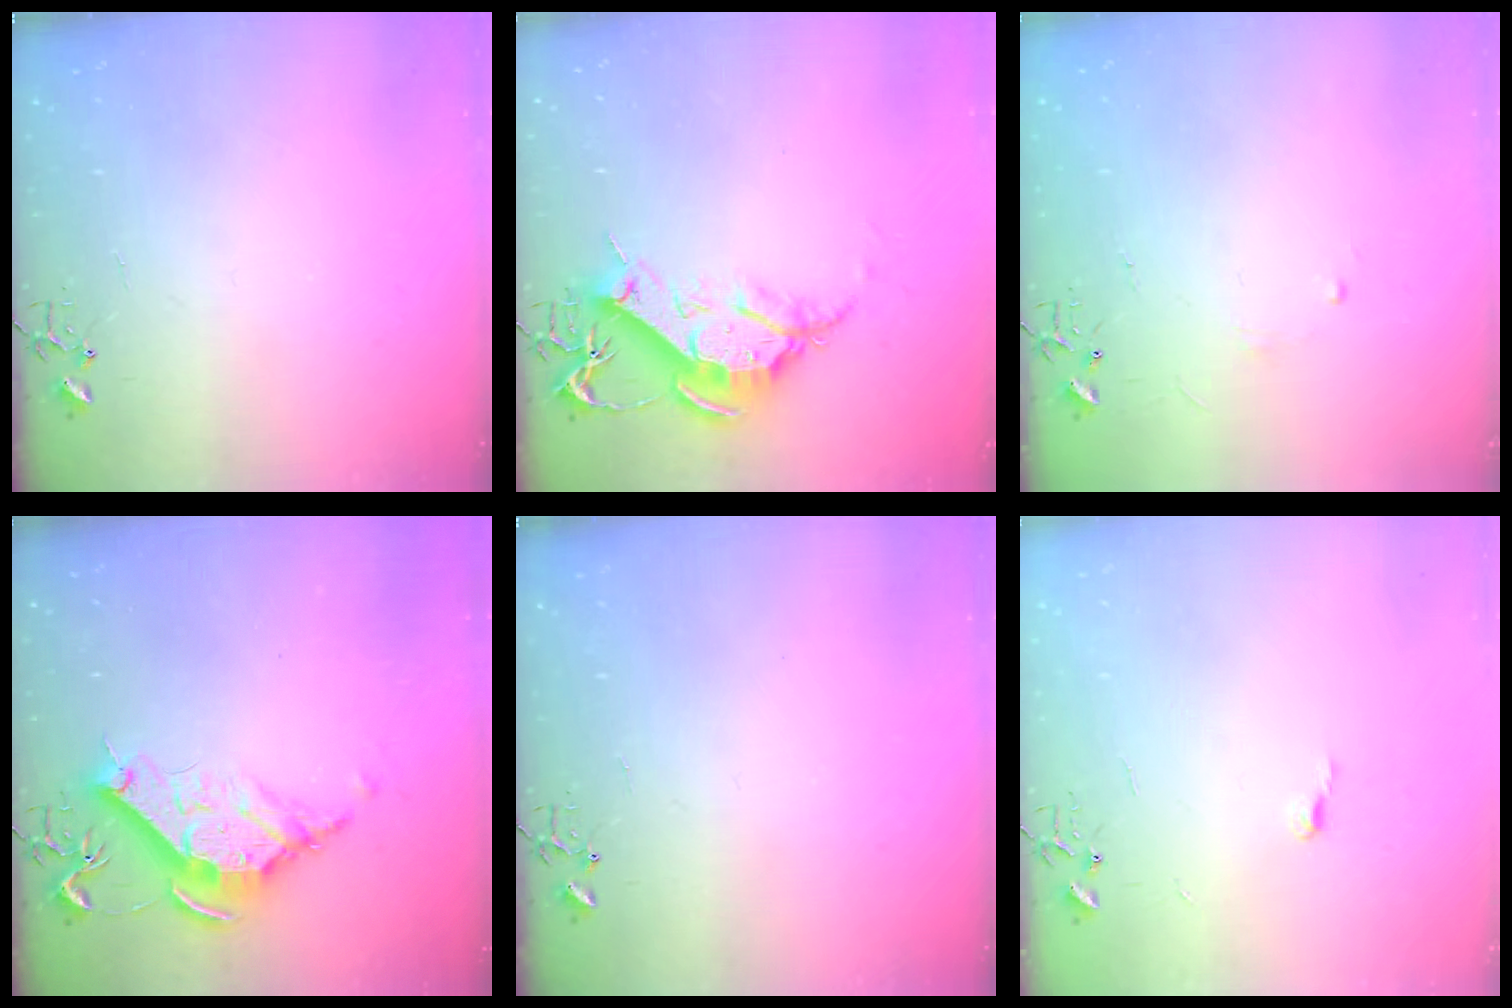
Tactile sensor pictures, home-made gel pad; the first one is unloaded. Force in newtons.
{"total": 12.5, "press": 12.4, "slide": 1.3}
{"total": 2.9, "press": 2.8, "slide": 0.5}
{"total": 10.8, "press": 10.8, "slide": 0.3}
{"total": 0.0}
{"total": 3.7, "press": 3.7, "slide": 0.3}